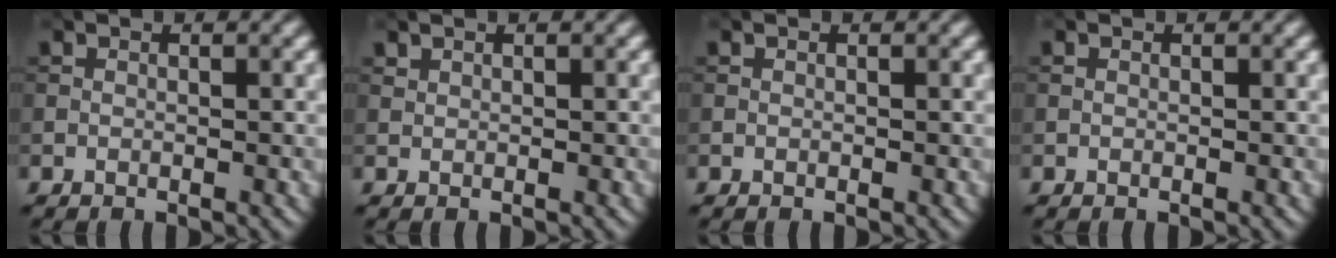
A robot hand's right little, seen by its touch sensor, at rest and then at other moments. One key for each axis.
{"total": 0.5, "fx": 0.4, "fy": 0.3, "fz": 0.2, "tx": -0.007, "ty": 0.002, "tz": 0.007}
{"total": 0.0}
{"total": 0.0}